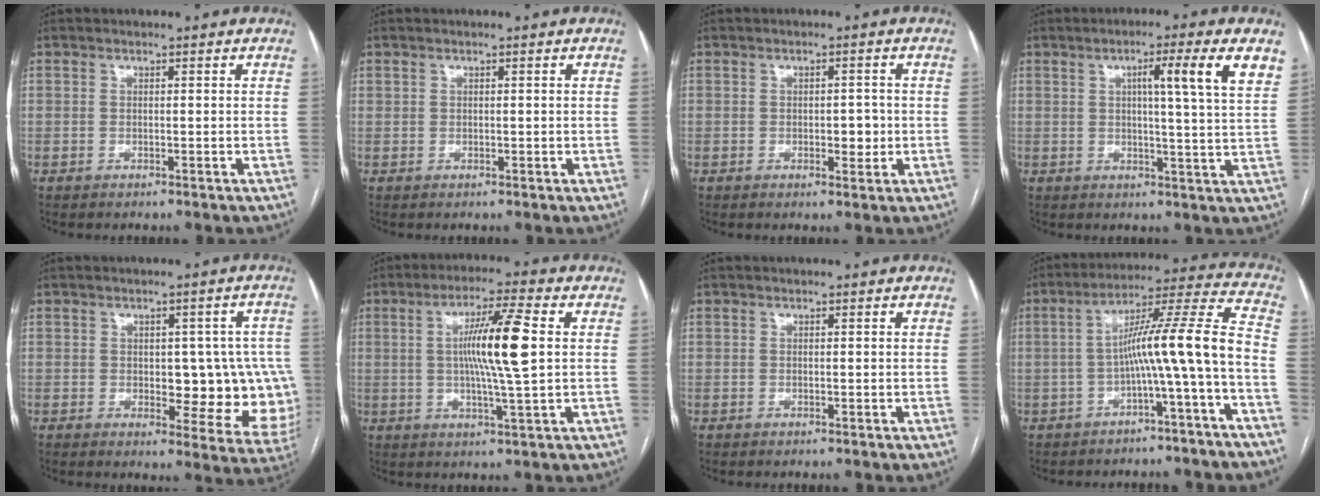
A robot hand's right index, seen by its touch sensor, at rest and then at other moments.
{"total": 0.8, "force": [0.5, 0.6, 0.3], "torque": [0.000, 0.001, 0.010]}
{"total": 2.9, "force": [-0.3, 1.5, 2.5], "torque": [-0.030, 0.001, 0.000]}
{"total": 9.2, "force": [3.8, -0.8, 8.3], "torque": [-0.118, 0.005, 0.050]}
{"total": 12.3, "force": [-0.4, 5.8, 10.9], "torque": [-0.110, 0.011, 0.006]}
{"total": 10.6, "force": [1.3, -0.3, 10.5], "torque": [-0.189, 0.002, 0.020]}
{"total": 0.0}
{"total": 12.0, "force": [-3.6, -1.2, 11.4], "torque": [-0.170, 0.032, -0.057]}